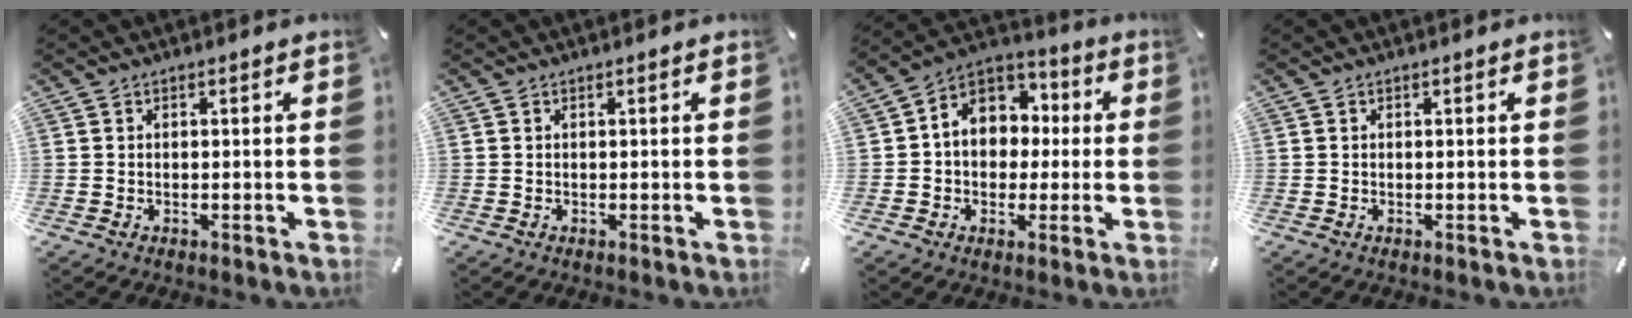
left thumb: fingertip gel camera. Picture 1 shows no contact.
{"total": 0.0}
{"total": 10.3, "force": [0.8, 9.3, 4.3], "torque": [-0.096, 0.004, 0.015]}
{"total": 0.0}